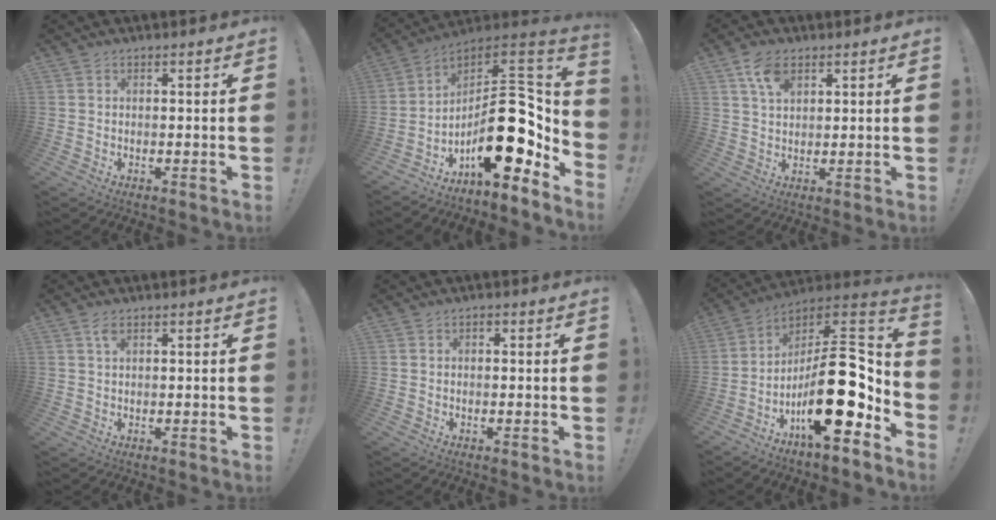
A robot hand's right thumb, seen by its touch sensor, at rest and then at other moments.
{"total": 22.3, "force": [-4.3, 10.8, 19.0], "torque": [-0.272, 0.008, -0.063]}
{"total": 6.8, "force": [3.6, 4.0, 4.1], "torque": [-0.072, -0.007, 0.068]}
{"total": 2.4, "force": [1.2, 1.1, 1.8], "torque": [-0.037, 0.002, 0.020]}
{"total": 0.7, "force": [-0.4, 0.4, 0.3], "torque": [-0.005, 0.002, -0.008]}
{"total": 23.2, "force": [-5.2, 9.5, 20.5], "torque": [-0.335, 0.017, -0.080]}